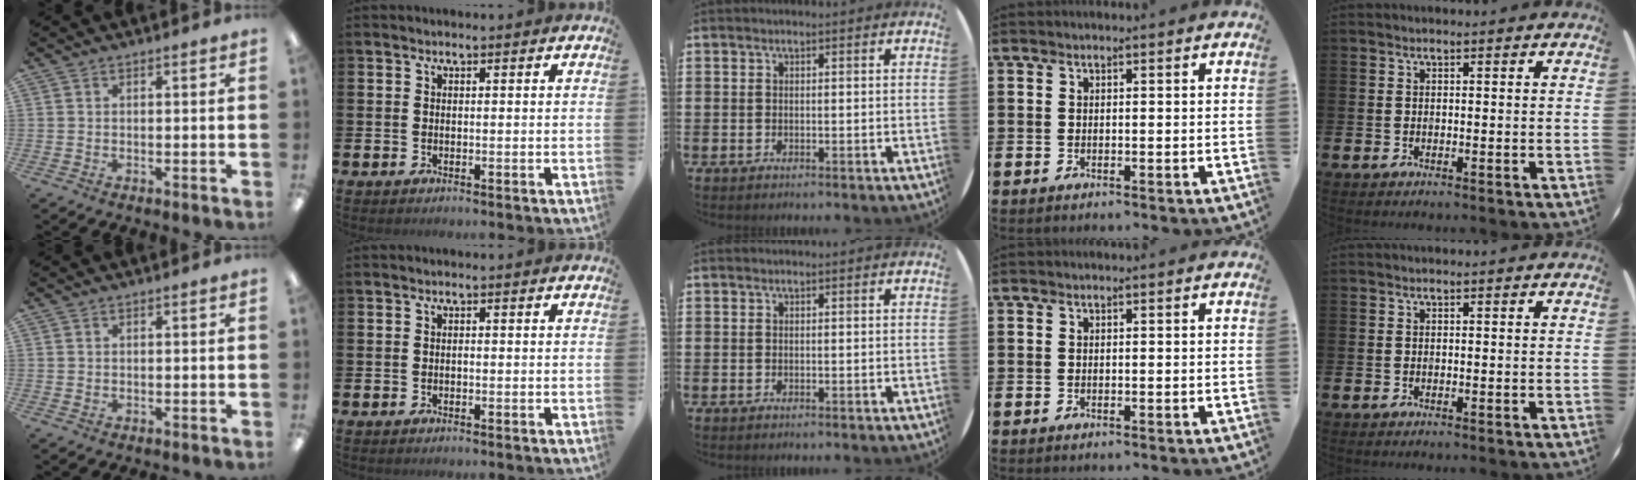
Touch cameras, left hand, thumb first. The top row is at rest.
{"thumb": {"total": 0.6, "force": [0.2, 0.6, 0.1], "torque": [-0.001, 0.005, 0.004]}}